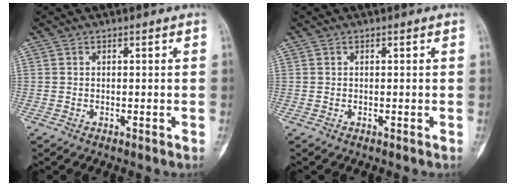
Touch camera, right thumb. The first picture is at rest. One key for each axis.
{"total": 0.0}